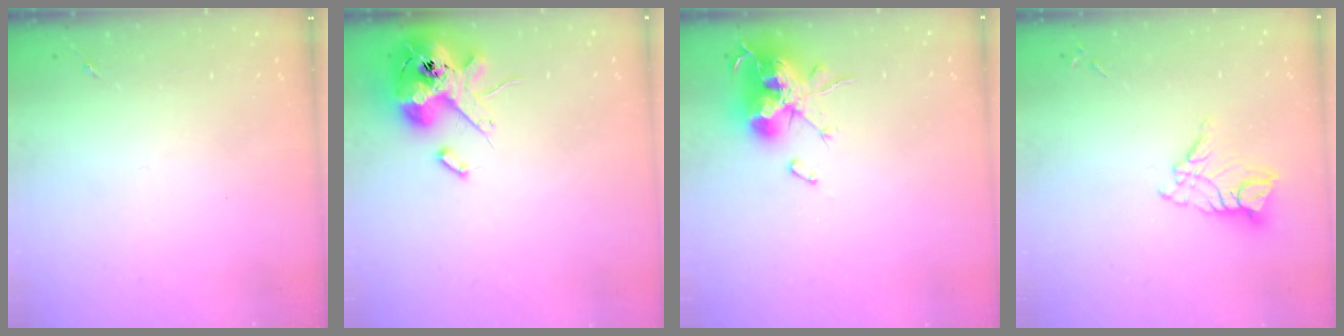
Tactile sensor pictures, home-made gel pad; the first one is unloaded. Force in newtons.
{"total": 14.9, "press": 14.7, "slide": 2.3}
{"total": 16.4, "press": 16.4, "slide": 0.1}
{"total": 10.7, "press": 10.6, "slide": 0.9}